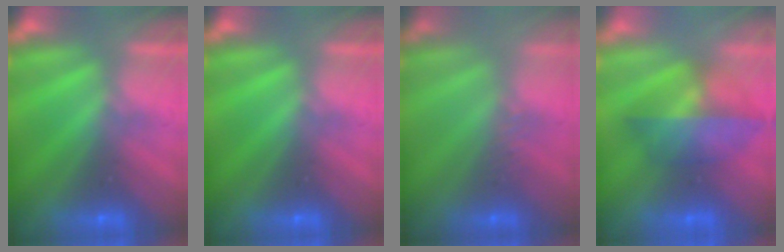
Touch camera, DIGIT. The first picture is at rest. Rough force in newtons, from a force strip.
{"total": 0.0}
{"total": 3.2}
{"total": 4.5}